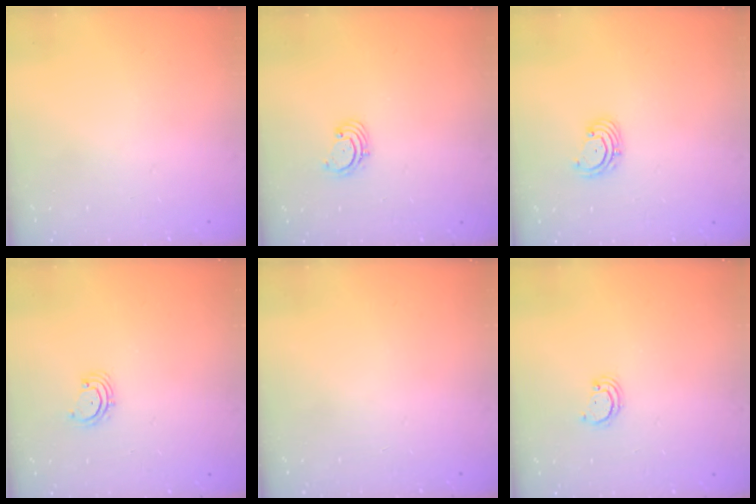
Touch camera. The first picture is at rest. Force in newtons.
{"total": 1.6, "press": 1.6, "slide": 0.2}
{"total": 2.7, "press": 2.7, "slide": 0.6}
{"total": 2.3, "press": 2.3, "slide": 0.5}
{"total": 0.0}
{"total": 2.2, "press": 2.2, "slide": 0.2}